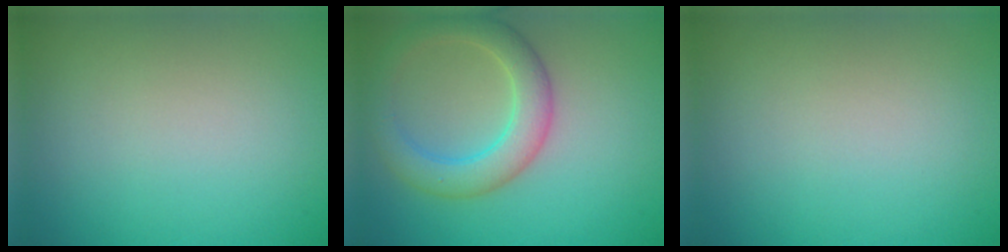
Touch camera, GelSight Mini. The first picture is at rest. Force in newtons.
{"total": 4.6, "press": 4.6, "slide": 0.2}
{"total": 0.0}